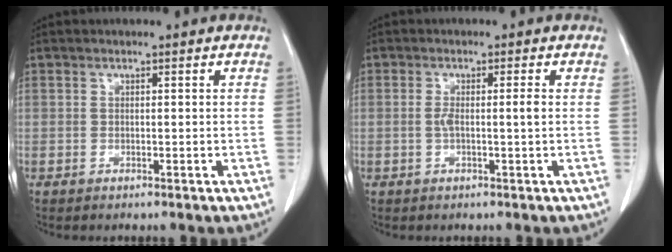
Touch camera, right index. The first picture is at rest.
{"total": 2.3, "force": [0.0, -0.3, 2.2], "torque": [-0.043, -0.001, 0.000]}